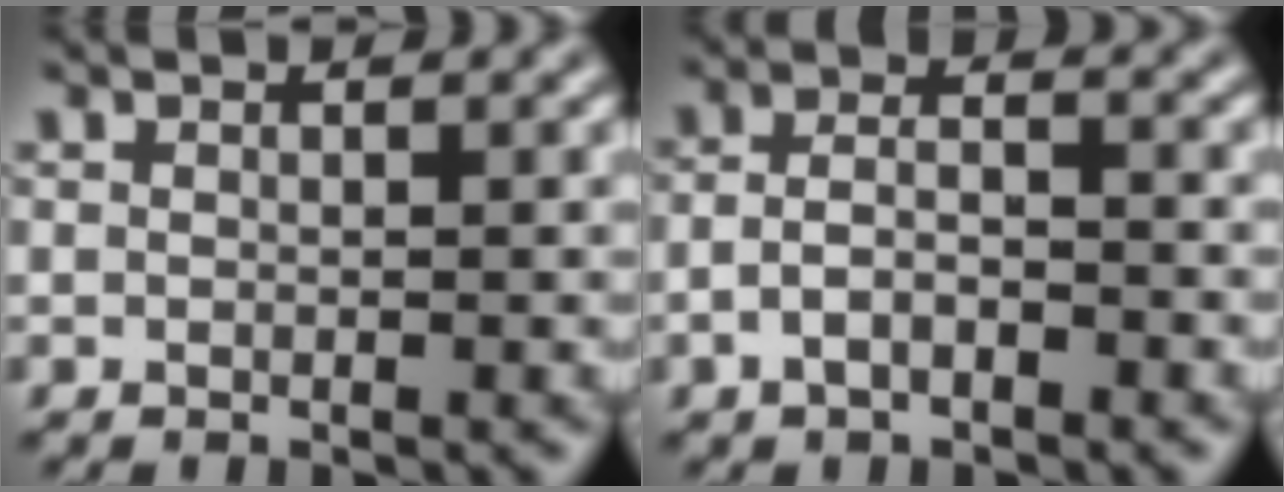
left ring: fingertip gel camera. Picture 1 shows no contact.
{"total": 2.9, "force": [-1.3, 1.4, 2.2], "torque": [-0.044, 0.003, -0.029]}